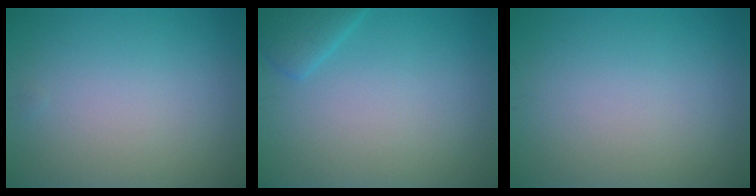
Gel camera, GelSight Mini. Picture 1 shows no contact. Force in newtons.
{"total": 2.0, "press": 2.0, "slide": 0.1}
{"total": 0.0}